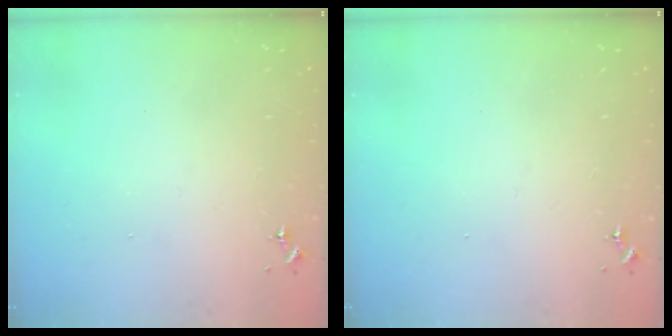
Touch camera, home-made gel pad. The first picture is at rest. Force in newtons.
{"total": 0.0}